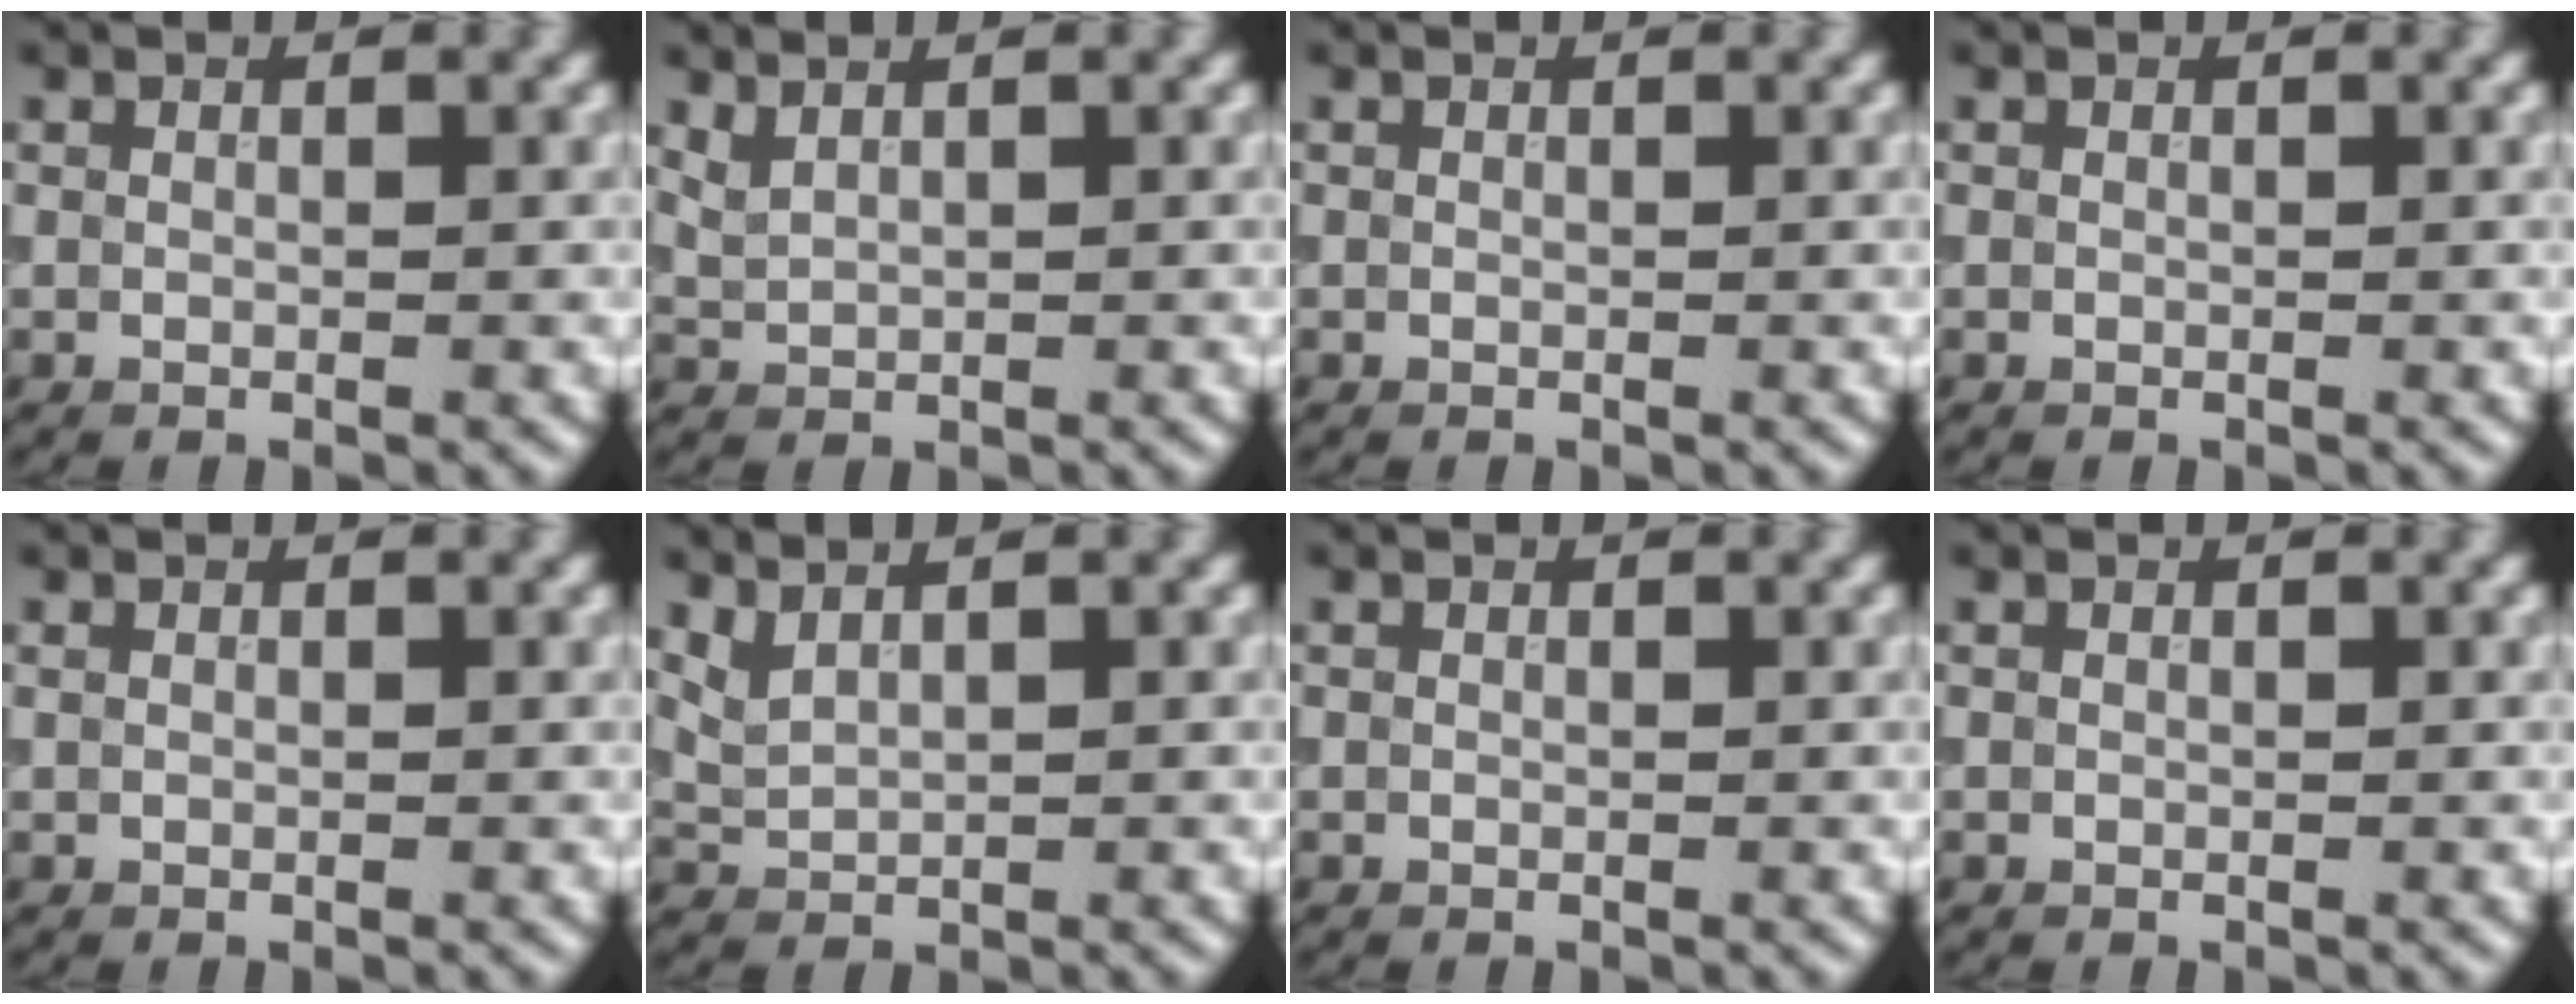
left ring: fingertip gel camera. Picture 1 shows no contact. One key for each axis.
{"total": 1.3, "fx": 1.1, "fy": 0.2, "fz": 0.6, "tx": -0.022, "ty": 0.000, "tz": 0.031}
{"total": 0.0}
{"total": 0.0}
{"total": 0.0}
{"total": 1.7, "fx": 1.5, "fy": 0.2, "fz": 0.8, "tx": -0.028, "ty": 0.001, "tz": 0.040}
{"total": 0.0}
{"total": 0.0}